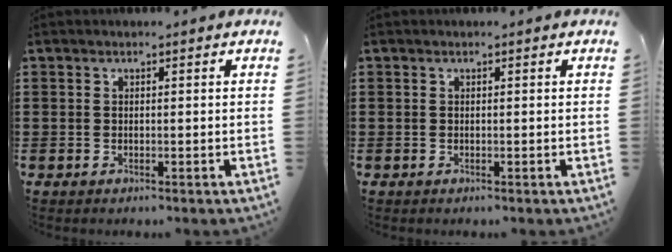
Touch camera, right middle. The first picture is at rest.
{"total": 0.0}